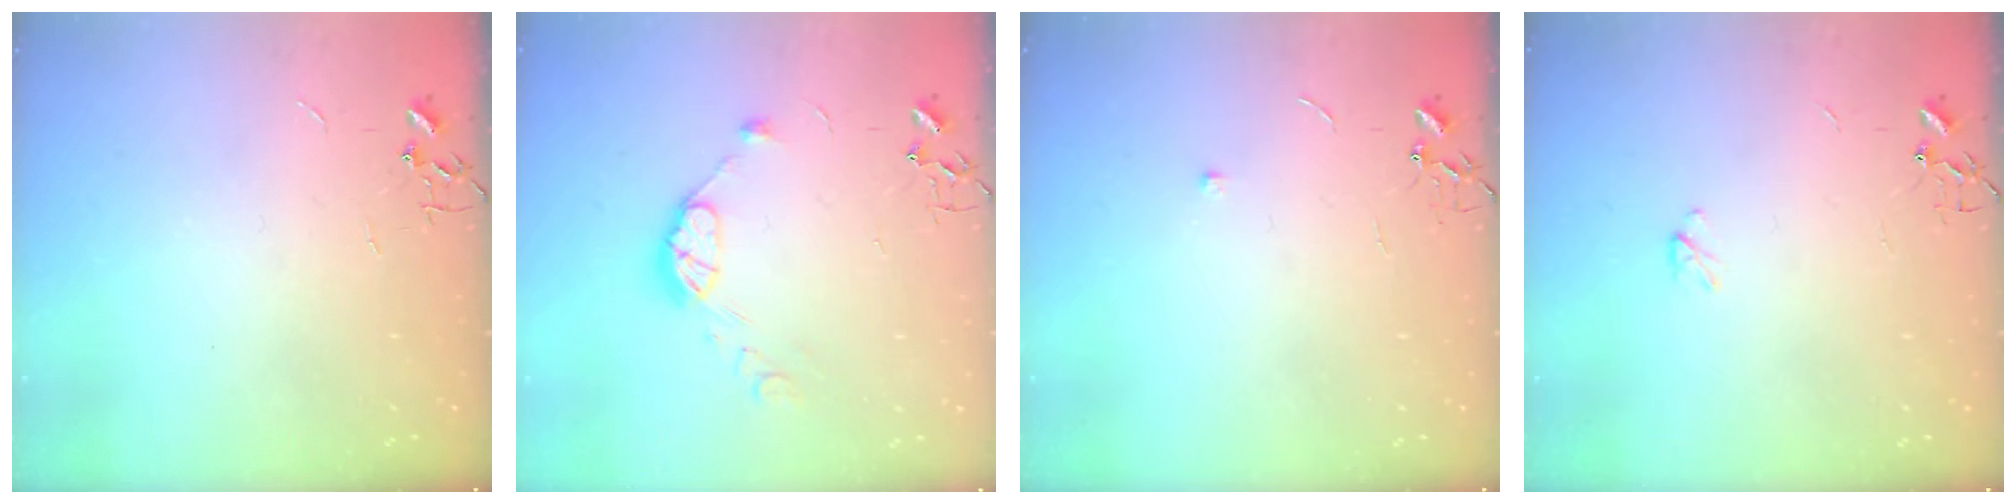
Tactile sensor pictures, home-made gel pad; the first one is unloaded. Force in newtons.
{"total": 9.7, "press": 9.7, "slide": 0.7}
{"total": 4.4, "press": 4.3, "slide": 0.6}
{"total": 2.9, "press": 2.9, "slide": 0.5}